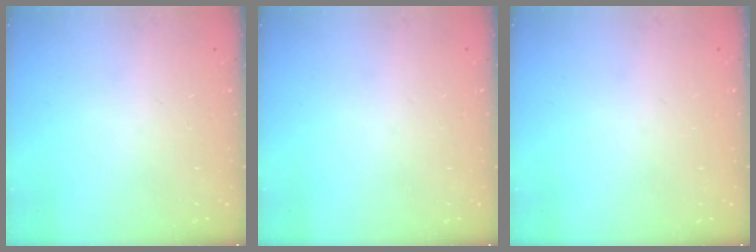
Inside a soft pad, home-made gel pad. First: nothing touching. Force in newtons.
{"total": 0.0}
{"total": 0.0}